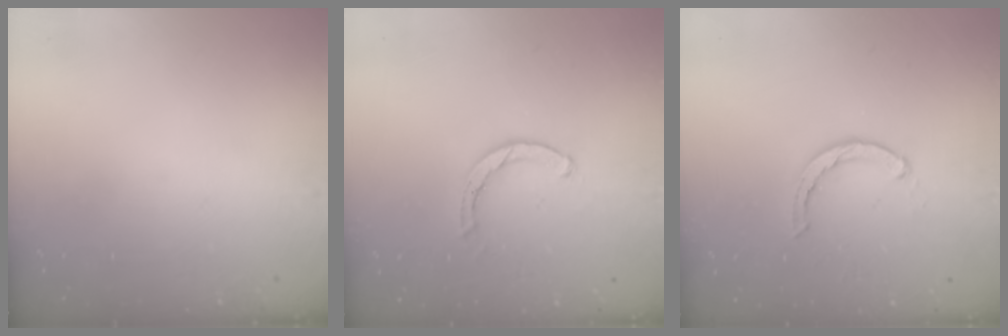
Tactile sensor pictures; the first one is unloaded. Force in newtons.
{"total": 1.6, "press": 1.6, "slide": 0.2}
{"total": 2.3, "press": 2.3, "slide": 0.3}